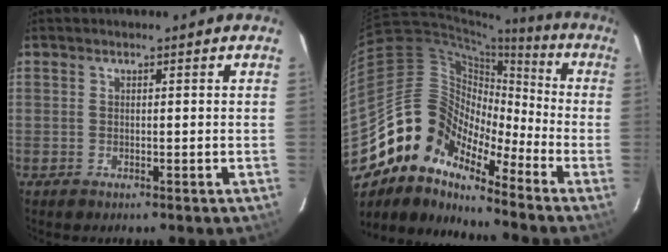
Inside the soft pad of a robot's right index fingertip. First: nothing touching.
{"total": 12.7, "force": [-10.0, 6.7, 4.0], "torque": [-0.064, 0.028, -0.217]}